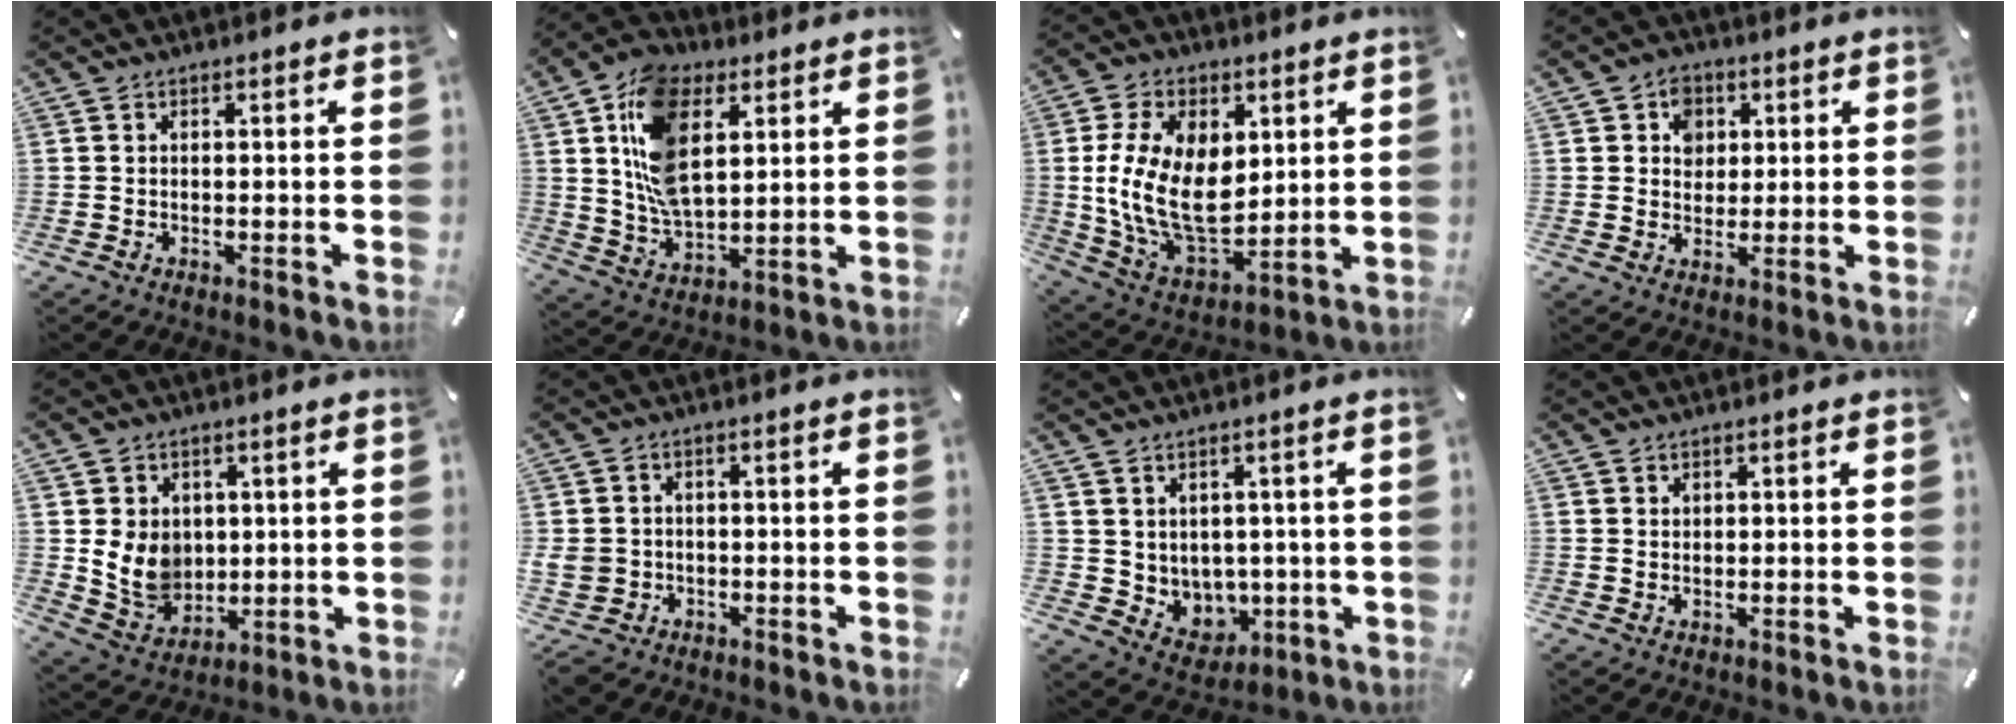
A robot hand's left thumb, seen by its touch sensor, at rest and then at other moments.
{"total": 15.8, "force": [5.6, 9.9, 10.9], "torque": [-0.235, -0.008, 0.102]}
{"total": 18.2, "force": [2.3, 12.3, 13.3], "torque": [-0.268, -0.010, 0.045]}
{"total": 6.2, "force": [1.7, 5.6, 1.9], "torque": [-0.022, 0.004, 0.026]}
{"total": 9.3, "force": [1.9, 8.3, 3.8], "torque": [-0.085, -0.016, 0.037]}
{"total": 5.0, "force": [-1.0, 4.7, 1.4], "torque": [-0.049, 0.006, -0.020]}
{"total": 6.4, "force": [3.5, 5.4, 0.1], "torque": [-0.013, -0.036, 0.075]}
{"total": 1.1, "force": [0.8, 0.7, 0.1], "torque": [0.006, -0.004, 0.014]}